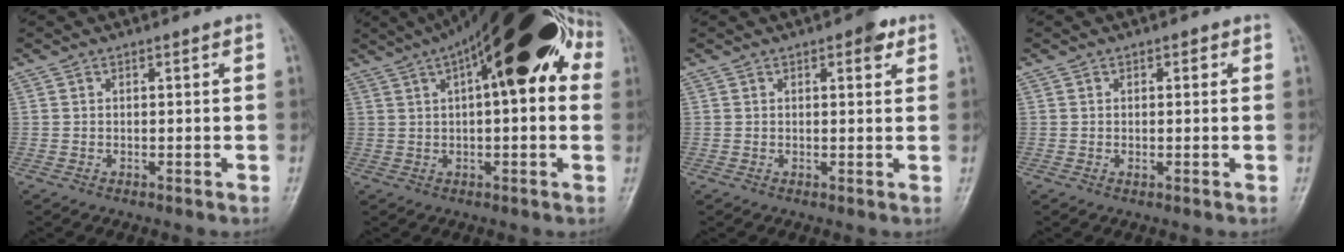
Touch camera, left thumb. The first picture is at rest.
{"total": 24.0, "force": [7.7, 9.0, 20.9], "torque": [-0.302, 0.050, 0.108]}
{"total": 3.2, "force": [1.7, 1.4, 2.3], "torque": [-0.021, -0.003, 0.017]}
{"total": 1.3, "force": [0.3, 0.9, 0.8], "torque": [-0.005, 0.001, 0.001]}